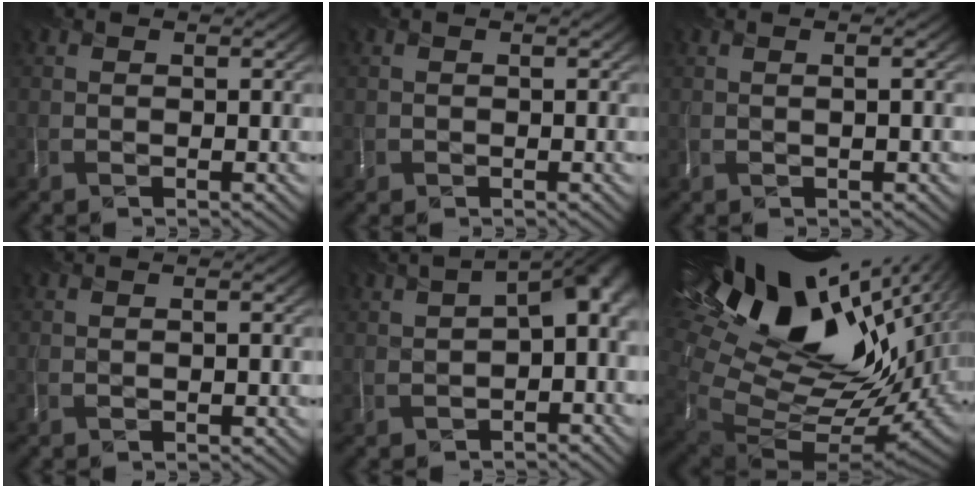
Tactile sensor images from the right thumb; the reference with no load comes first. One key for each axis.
{"total": 0.6, "fx": -0.2, "fy": 0.5, "fz": -0.2, "tx": 0.005, "ty": -0.002, "tz": -0.001}
{"total": 0.9, "fx": 0.3, "fy": 0.2, "fz": 0.8, "tx": -0.005, "ty": 0.007, "tz": 0.003}
{"total": 0.0}
{"total": 5.5, "fx": -0.8, "fy": 2.9, "fz": 4.6, "tx": -0.062, "ty": 0.006, "tz": -0.009}
{"total": 21.3, "fx": 8.8, "fy": 10.8, "fz": 16.1, "tx": -0.291, "ty": 0.016, "tz": 0.187}